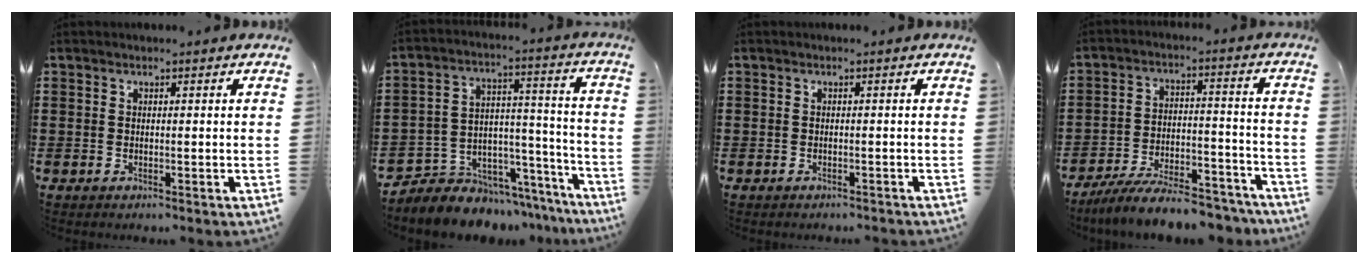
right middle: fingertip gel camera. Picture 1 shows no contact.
{"total": 6.0, "force": [-5.3, 2.8, -0.3], "torque": [0.001, 0.014, -0.102]}
{"total": 0.6, "force": [-0.6, 0.1, 0.0], "torque": [-0.001, -0.001, -0.012]}
{"total": 9.2, "force": [-8.4, 1.3, 3.5], "torque": [-0.049, 0.023, -0.159]}